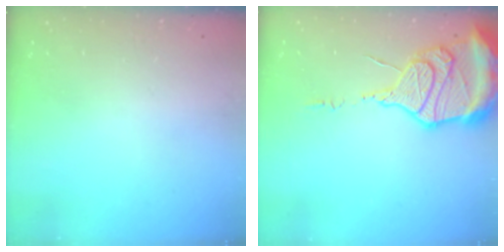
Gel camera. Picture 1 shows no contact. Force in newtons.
{"total": 18.9, "press": 18.8, "slide": 1.8}